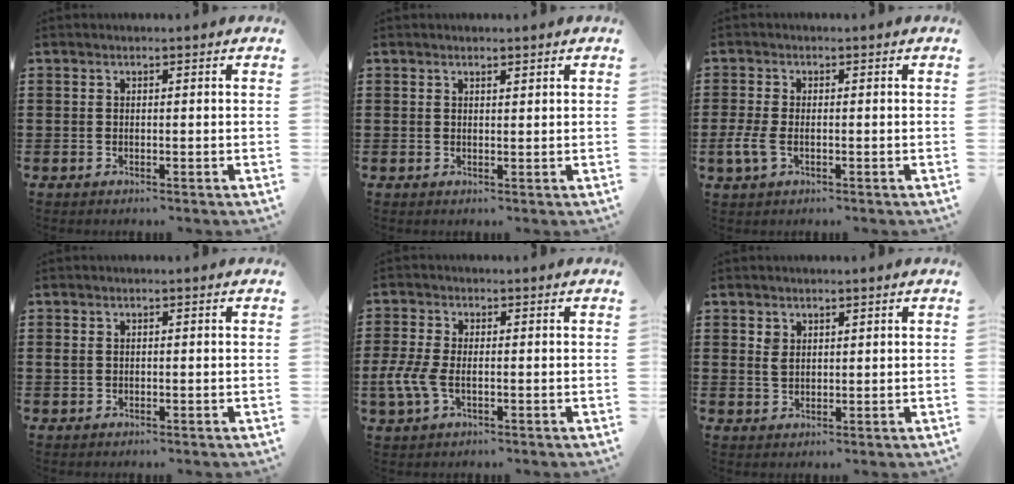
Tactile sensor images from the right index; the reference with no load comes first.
{"total": 0.8, "force": [0.7, 0.3, 0.3], "torque": [-0.007, 0.001, 0.014]}
{"total": 3.2, "force": [-0.9, 1.8, 2.5], "torque": [-0.067, -0.007, -0.021]}
{"total": 0.7, "force": [0.0, 0.6, 0.5], "torque": [-0.019, 0.000, -0.004]}
{"total": 4.6, "force": [-1.2, 2.5, 3.6], "torque": [-0.101, -0.008, -0.031]}
{"total": 2.0, "force": [1.3, 1.2, 0.9], "torque": [-0.021, 0.004, 0.025]}